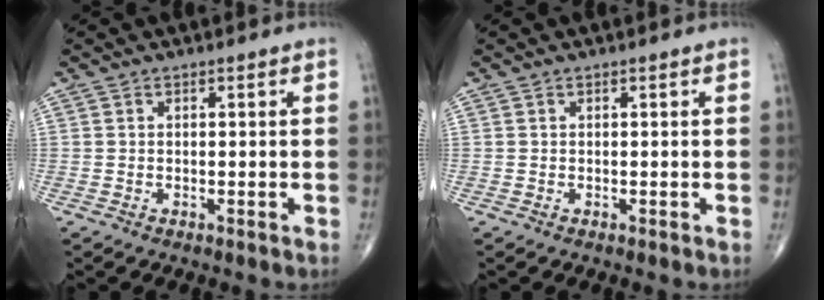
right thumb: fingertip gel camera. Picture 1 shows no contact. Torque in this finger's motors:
{"motor_torque": [0.00, 0.00, 0.10, -0.10, 0.06]}